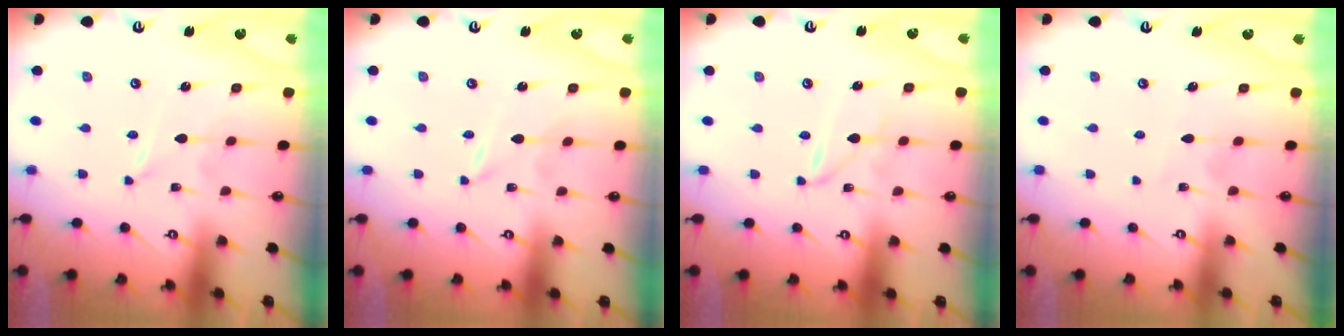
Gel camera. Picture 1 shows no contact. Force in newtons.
{"total": 0.0}
{"total": 1.4, "press": 1.4, "slide": 0.2}
{"total": 4.7, "press": 4.6, "slide": 0.3}